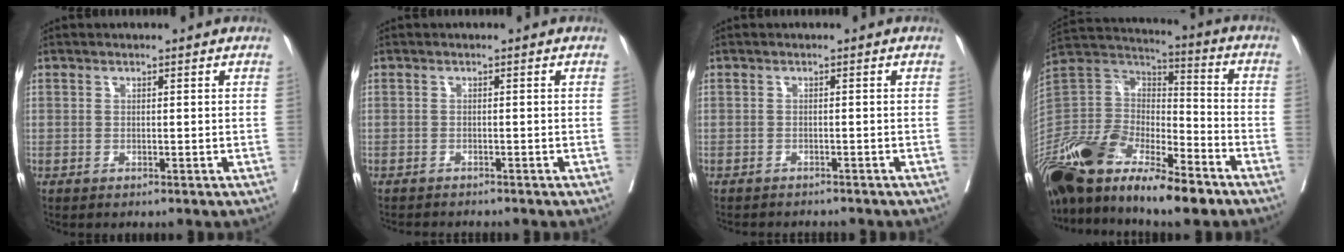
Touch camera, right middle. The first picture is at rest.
{"total": 3.4, "force": [-3.3, 0.4, 0.9], "torque": [-0.014, -0.008, -0.048]}
{"total": 5.2, "force": [-4.9, 1.2, 1.4], "torque": [-0.016, -0.006, -0.063]}
{"total": 22.3, "force": [-16.5, 6.3, 13.6], "torque": [-0.292, -0.023, -0.312]}